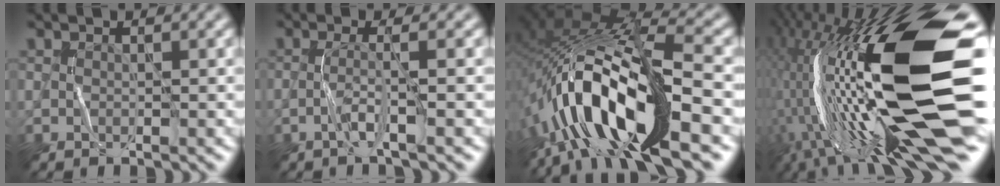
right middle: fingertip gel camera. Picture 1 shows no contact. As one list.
[{"total": 2.0, "force": [-0.7, 0.1, 1.8], "torque": [-0.037, 0.006, -0.021]}, {"total": 14.7, "force": [-5.5, 4.9, 12.7], "torque": [-0.241, 0.018, -0.096]}, {"total": 19.9, "force": [-1.2, 6.5, 18.8], "torque": [-0.330, -0.020, -0.021]}]